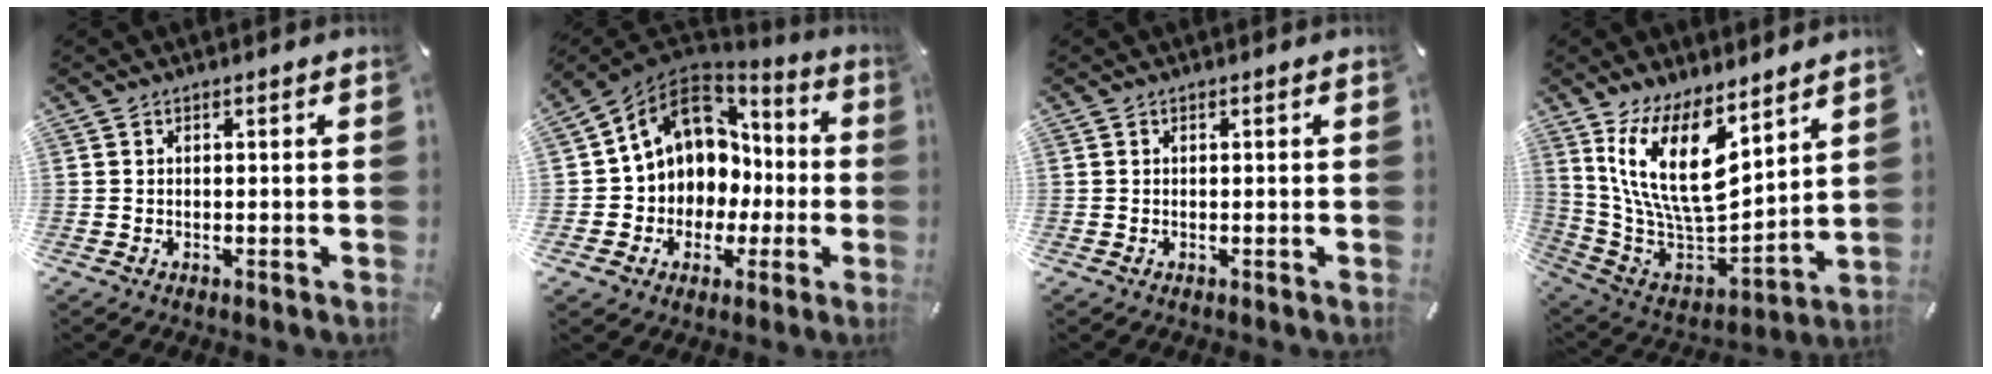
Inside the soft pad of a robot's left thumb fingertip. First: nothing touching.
{"total": 11.2, "force": [3.2, 10.1, 3.4], "torque": [-0.083, -0.018, 0.069]}
{"total": 0.0}
{"total": 18.8, "force": [10.1, 8.6, 13.3], "torque": [-0.281, -0.073, 0.178]}